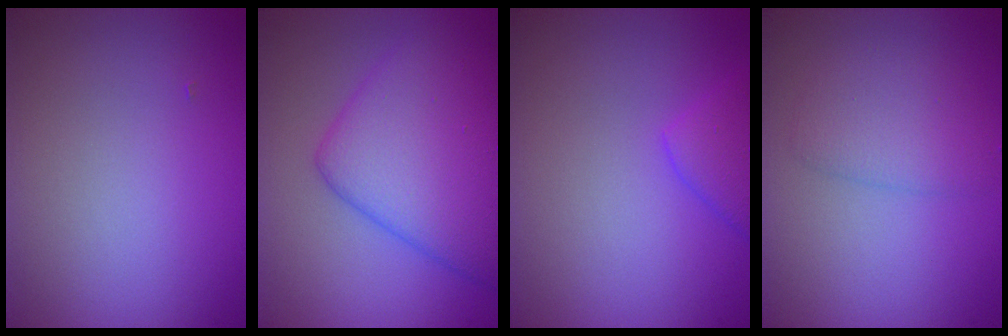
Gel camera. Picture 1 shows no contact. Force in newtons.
{"total": 7.8, "press": 7.8, "slide": 0.3}
{"total": 2.5, "press": 2.5, "slide": 0.2}
{"total": 2.6, "press": 2.6, "slide": 0.1}